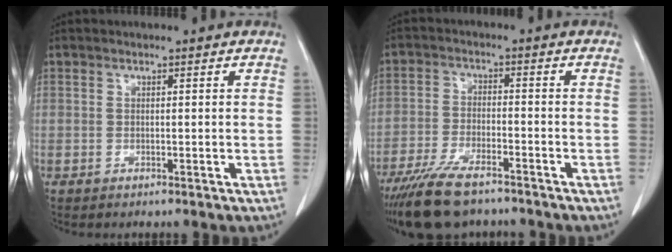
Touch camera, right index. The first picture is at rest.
{"total": 10.3, "force": [-8.2, 2.7, 5.7], "torque": [-0.107, -0.026, -0.140]}